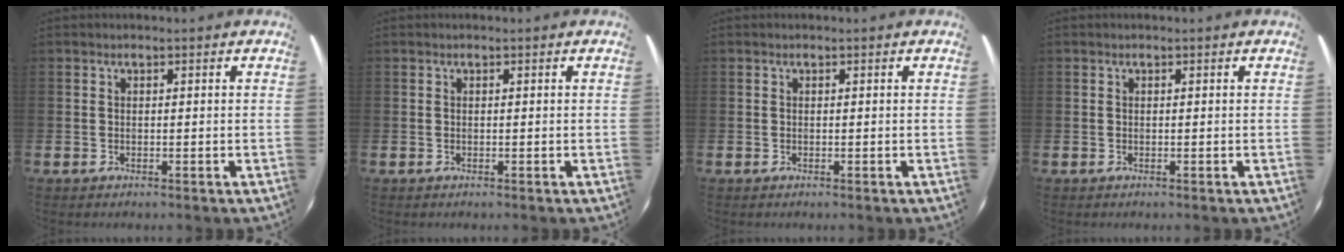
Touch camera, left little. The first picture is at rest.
{"total": 0.0}
{"total": 0.0}
{"total": 0.0}